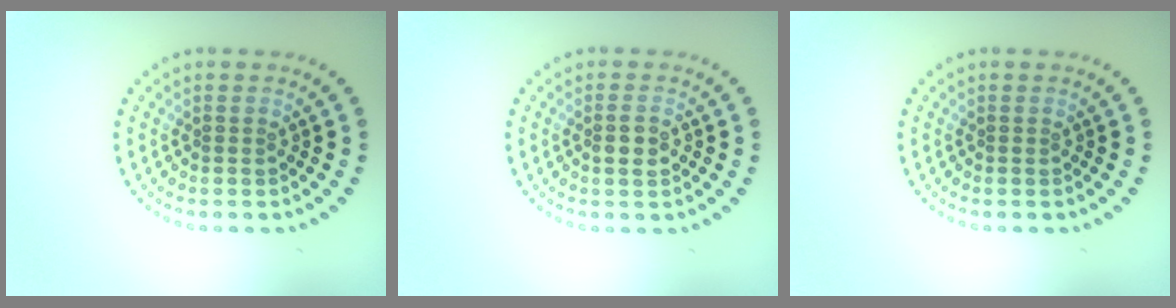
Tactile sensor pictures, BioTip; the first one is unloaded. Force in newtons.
{"total": 1.5, "press": 1.5, "slide": 0.2}
{"total": 0.0}